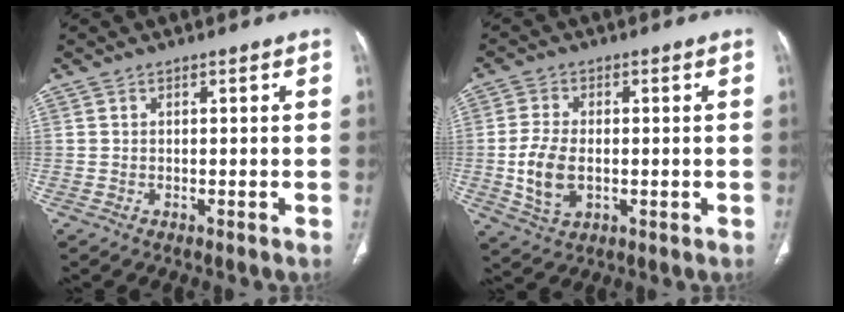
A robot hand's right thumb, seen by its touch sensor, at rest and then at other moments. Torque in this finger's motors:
{"motor_torque": [-0.29, 0.49, 0.61, 0.40, 0.20]}